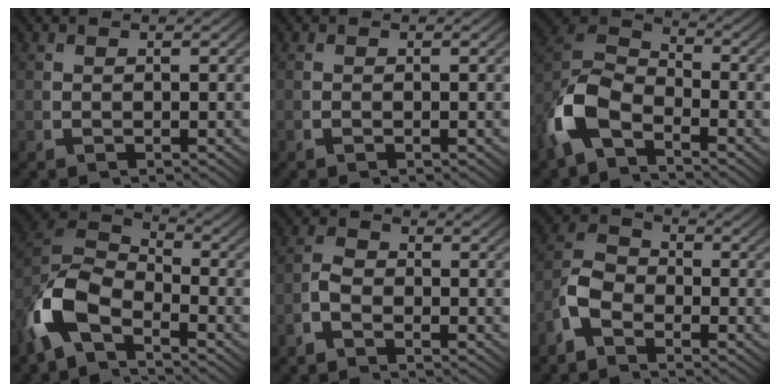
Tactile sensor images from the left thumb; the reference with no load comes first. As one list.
[{"total": 0.0}, {"total": 8.3, "force": [-1.9, 6.0, 5.5], "torque": [-0.129, -0.011, -0.035]}, {"total": 8.9, "force": [-1.7, 6.1, 6.3], "torque": [-0.143, -0.011, -0.036]}, {"total": 1.8, "force": [-1.1, 1.1, 0.9], "torque": [-0.015, 0.003, -0.029]}, {"total": 5.6, "force": [-1.4, 4.3, 3.3], "torque": [-0.060, -0.001, -0.037]}]